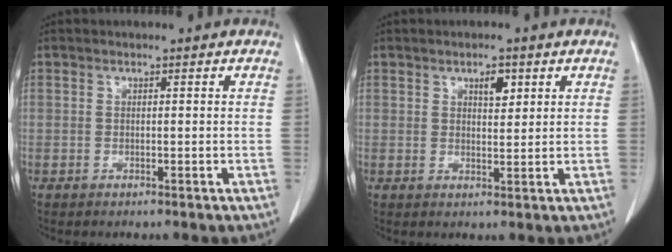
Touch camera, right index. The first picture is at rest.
{"total": 2.9, "force": [1.5, 1.2, 2.1], "torque": [-0.034, -0.003, 0.025]}